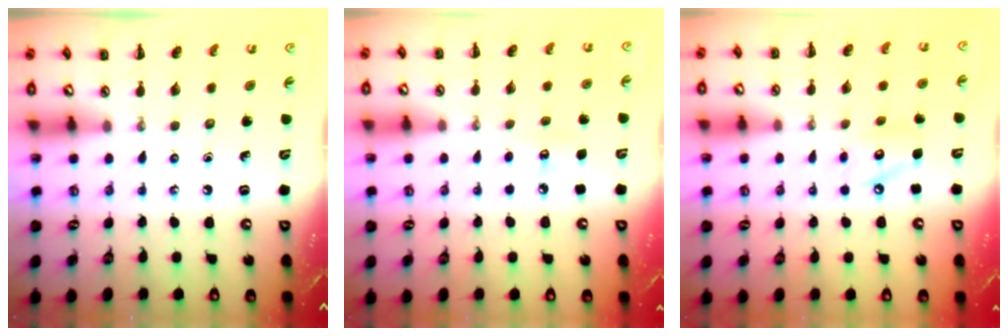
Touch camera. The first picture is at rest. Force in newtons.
{"total": 5.2, "press": 5.1, "slide": 1.3}
{"total": 7.7, "press": 7.7, "slide": 0.8}